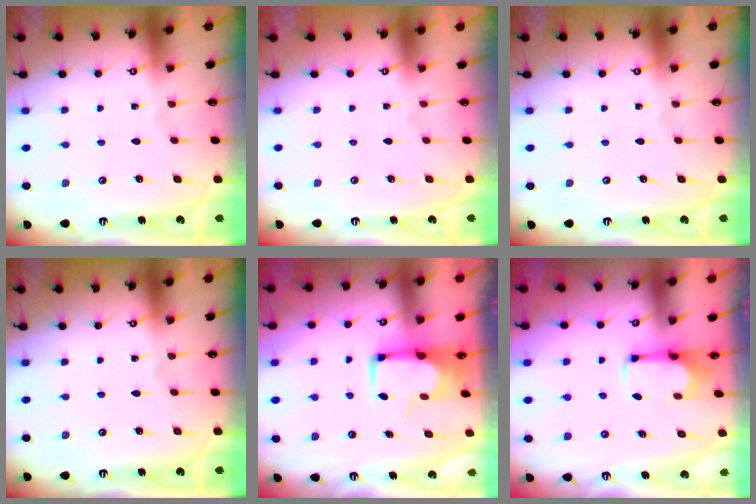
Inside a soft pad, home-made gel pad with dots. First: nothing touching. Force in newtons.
{"total": 1.5, "press": 1.4, "slide": 0.6}
{"total": 0.0}
{"total": 0.0}
{"total": 6.0, "press": 6.0, "slide": 0.4}
{"total": 2.8, "press": 2.6, "slide": 1.1}